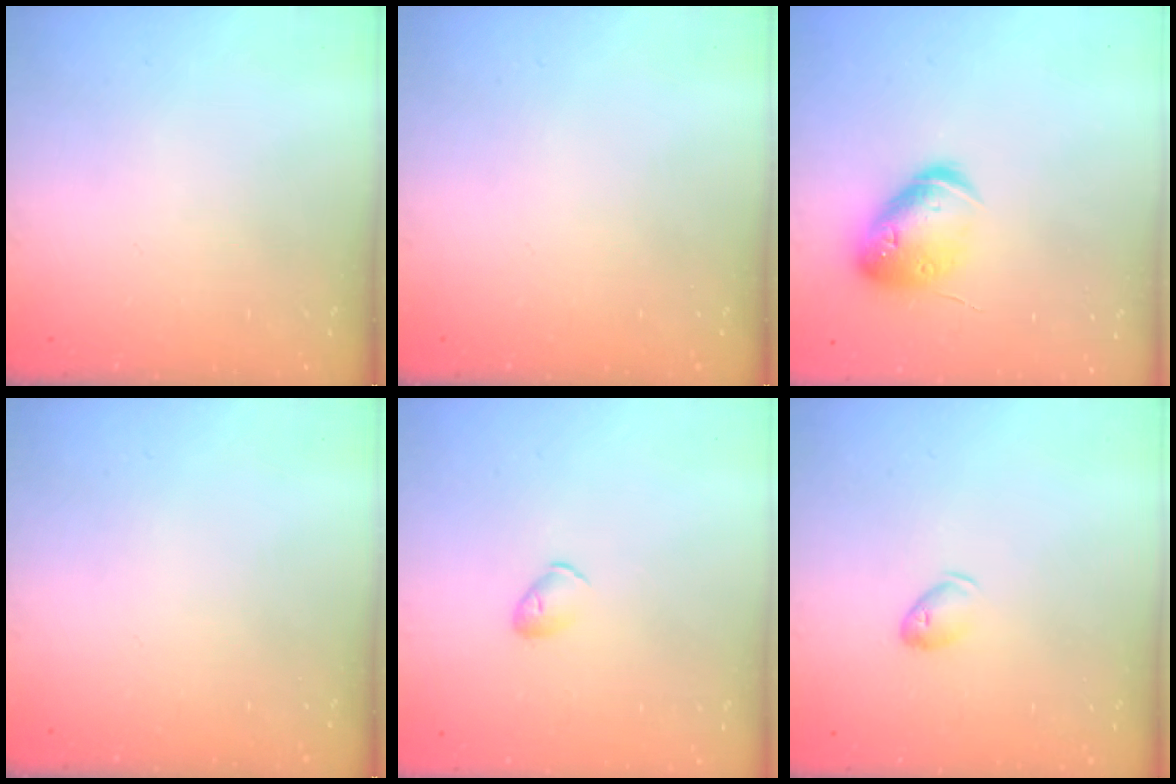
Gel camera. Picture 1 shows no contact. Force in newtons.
{"total": 0.0}
{"total": 15.6, "press": 15.4, "slide": 2.5}
{"total": 0.0}
{"total": 4.2, "press": 4.1, "slide": 0.8}
{"total": 6.4, "press": 6.3, "slide": 1.1}